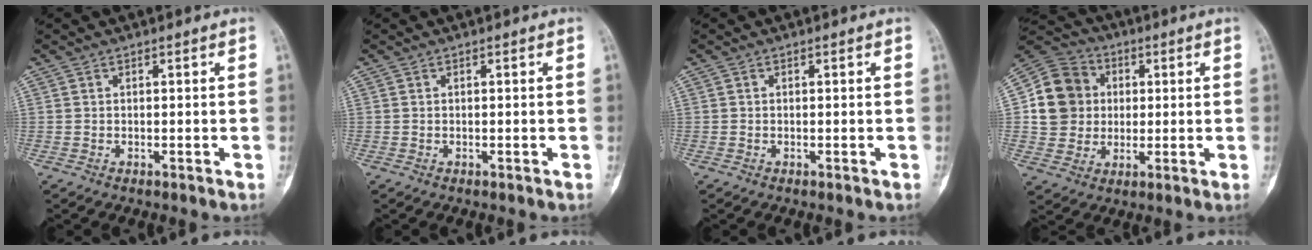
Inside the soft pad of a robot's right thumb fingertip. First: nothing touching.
{"total": 0.0}
{"total": 0.0}
{"total": 13.1, "force": [1.4, 12.0, 5.1], "torque": [-0.078, 0.013, 0.022]}